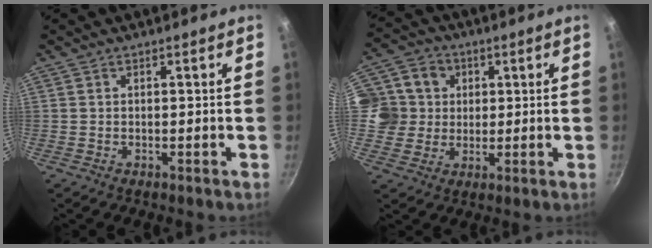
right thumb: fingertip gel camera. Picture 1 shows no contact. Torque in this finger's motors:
{"motor_torque": [0.32, 0.46, 0.88, -0.12, 0.17]}